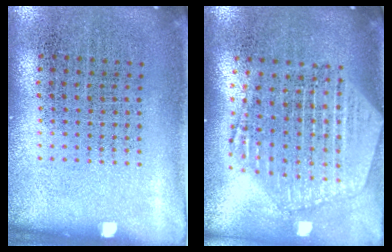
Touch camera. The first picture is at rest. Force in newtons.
{"total": 2.6, "press": 2.2, "slide": 1.3}